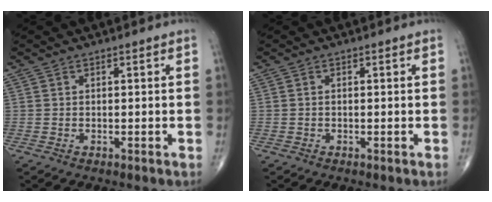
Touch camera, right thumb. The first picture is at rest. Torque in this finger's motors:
{"motor_torque": [-0.45, -0.19, -0.21, 0.01, 0.01]}